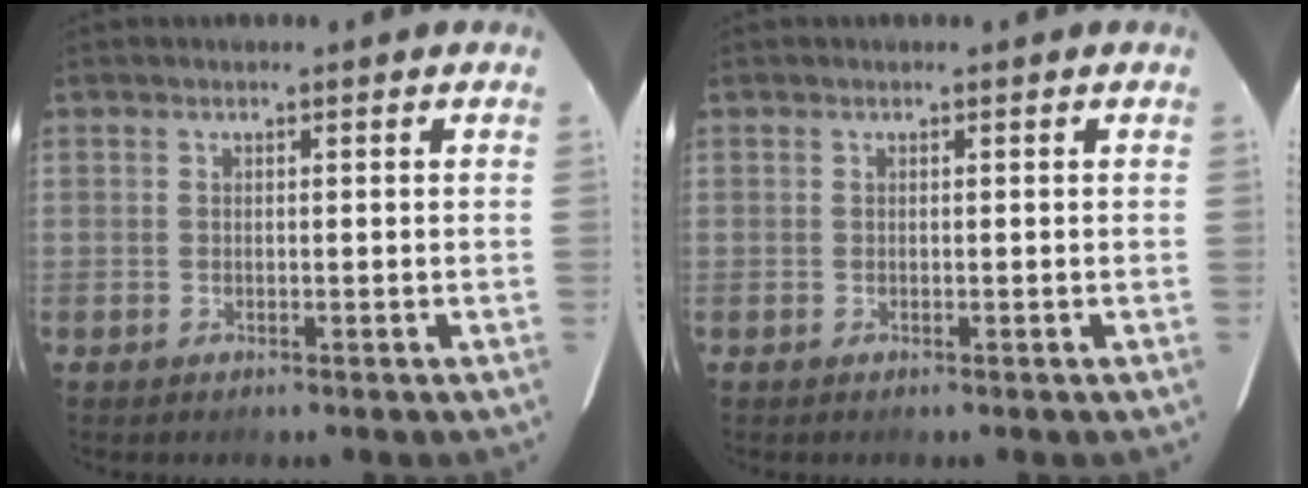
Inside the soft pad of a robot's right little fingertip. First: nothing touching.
{"total": 0.0}